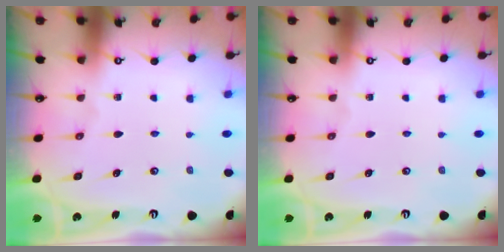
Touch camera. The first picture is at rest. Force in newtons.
{"total": 0.0}